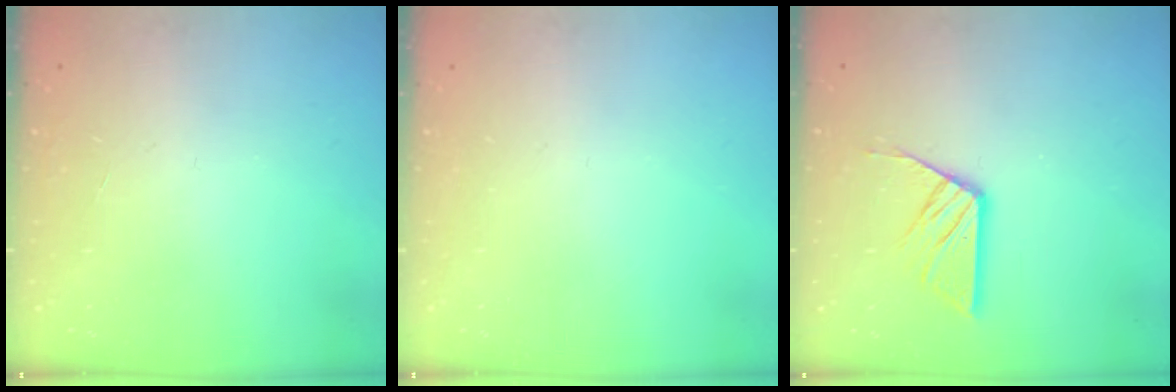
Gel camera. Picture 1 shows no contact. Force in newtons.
{"total": 0.0}
{"total": 9.1, "press": 9.1, "slide": 0.4}